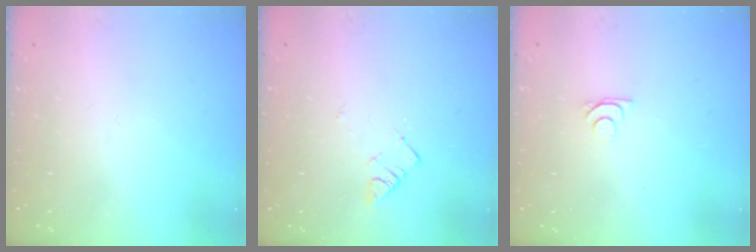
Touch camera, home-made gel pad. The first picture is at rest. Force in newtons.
{"total": 2.8, "press": 2.7, "slide": 0.4}
{"total": 5.1, "press": 5.0, "slide": 0.9}